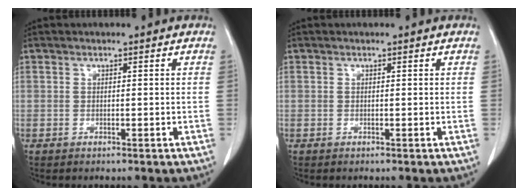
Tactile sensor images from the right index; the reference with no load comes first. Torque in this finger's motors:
{"motor_torque": [0.06, -0.20, -0.01, 0.02]}